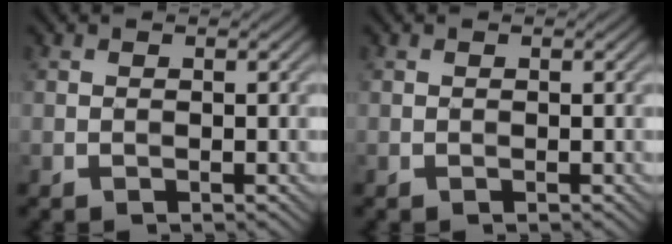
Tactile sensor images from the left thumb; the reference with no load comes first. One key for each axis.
{"total": 0.0}